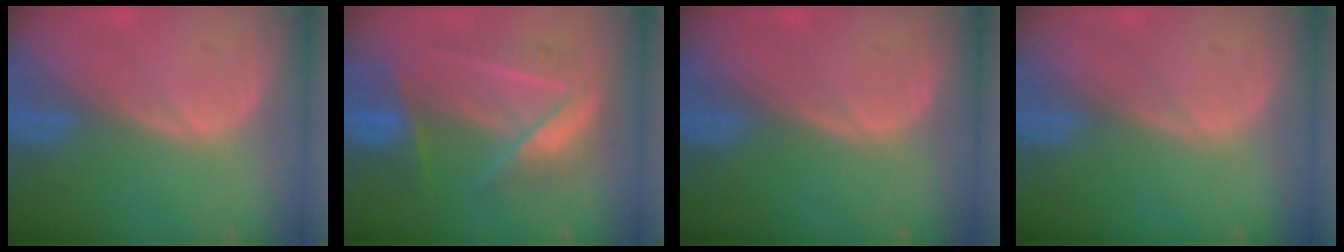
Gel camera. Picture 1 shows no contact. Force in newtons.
{"total": 7.5, "press": 7.4, "slide": 1.1}
{"total": 0.0}
{"total": 0.0}